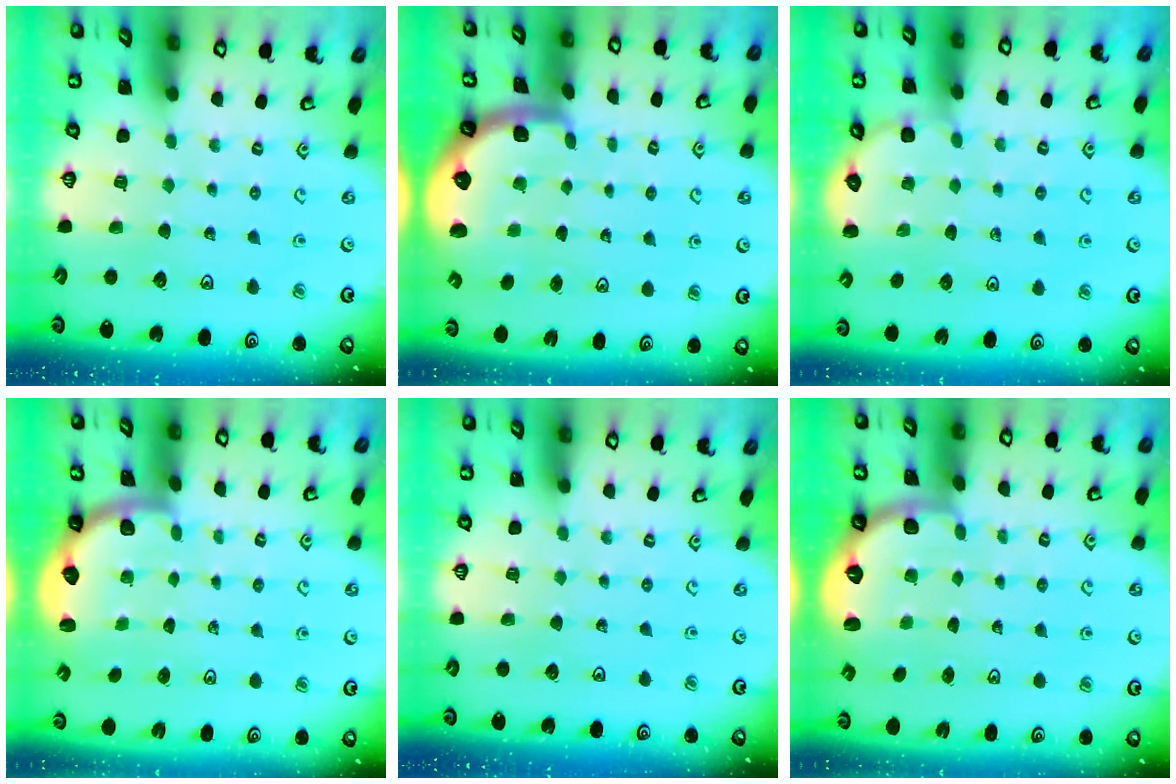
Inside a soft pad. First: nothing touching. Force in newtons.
{"total": 2.4, "press": 2.3, "slide": 0.8}
{"total": 2.2, "press": 2.2, "slide": 0.3}
{"total": 2.2, "press": 2.1, "slide": 0.8}
{"total": 0.0}
{"total": 2.8, "press": 2.0, "slide": 2.0}